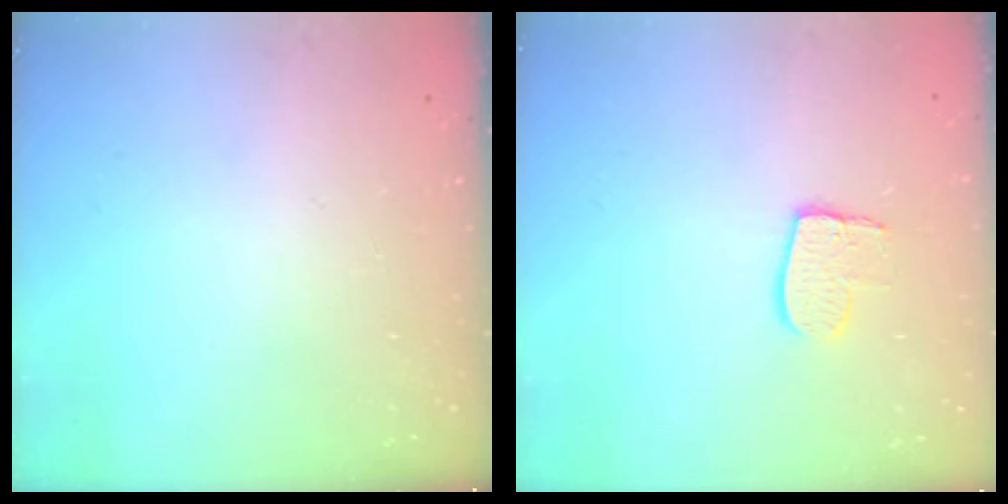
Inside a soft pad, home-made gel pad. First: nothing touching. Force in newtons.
{"total": 8.3, "press": 8.3, "slide": 0.7}